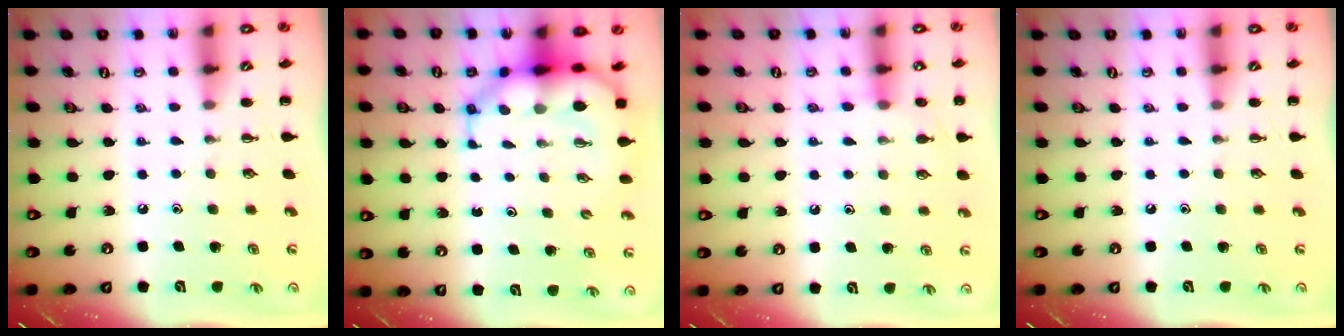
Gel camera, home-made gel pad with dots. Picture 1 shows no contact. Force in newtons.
{"total": 8.0, "press": 7.7, "slide": 2.2}
{"total": 8.2, "press": 7.8, "slide": 2.5}
{"total": 0.0}